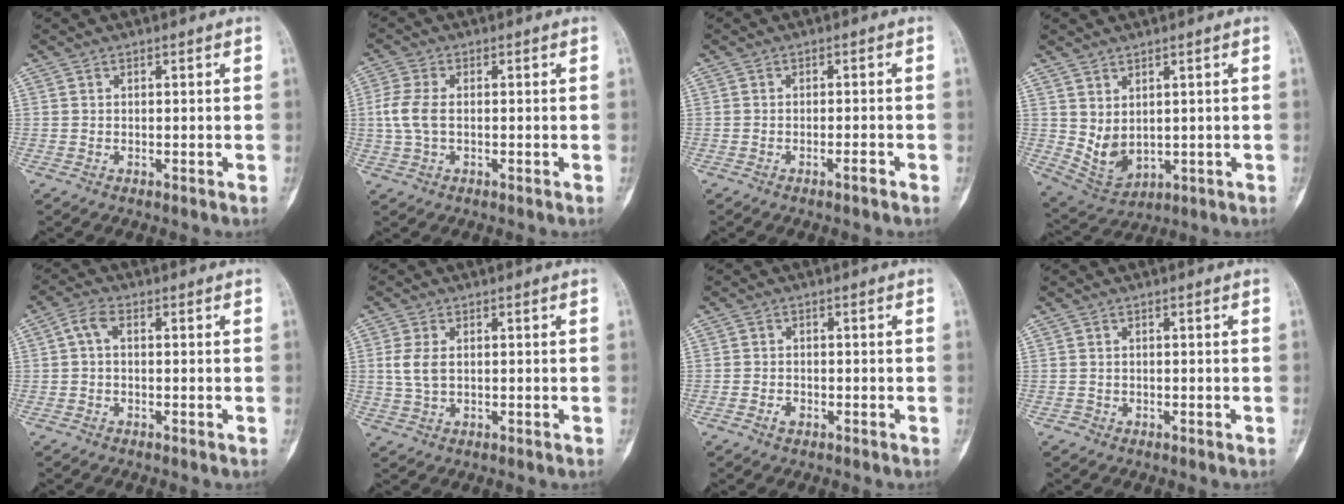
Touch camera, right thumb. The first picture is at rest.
{"total": 5.4, "force": [-0.2, 3.1, 4.4], "torque": [-0.109, 0.008, -0.008]}
{"total": 1.5, "force": [-1.0, 0.1, 1.1], "torque": [-0.023, 0.005, -0.016]}
{"total": 6.8, "force": [0.8, 4.6, 5.0], "torque": [-0.072, -0.014, 0.041]}
{"total": 3.3, "force": [0.2, 1.8, 2.8], "torque": [-0.053, 0.011, -0.003]}
{"total": 4.1, "force": [0.3, 2.5, 3.3], "torque": [-0.074, 0.002, 0.008]}
{"total": 1.6, "force": [-0.9, 1.1, 0.8], "torque": [-0.008, 0.008, -0.016]}
{"total": 0.8, "force": [-0.4, 0.7, -0.1], "torque": [0.007, 0.004, -0.011]}